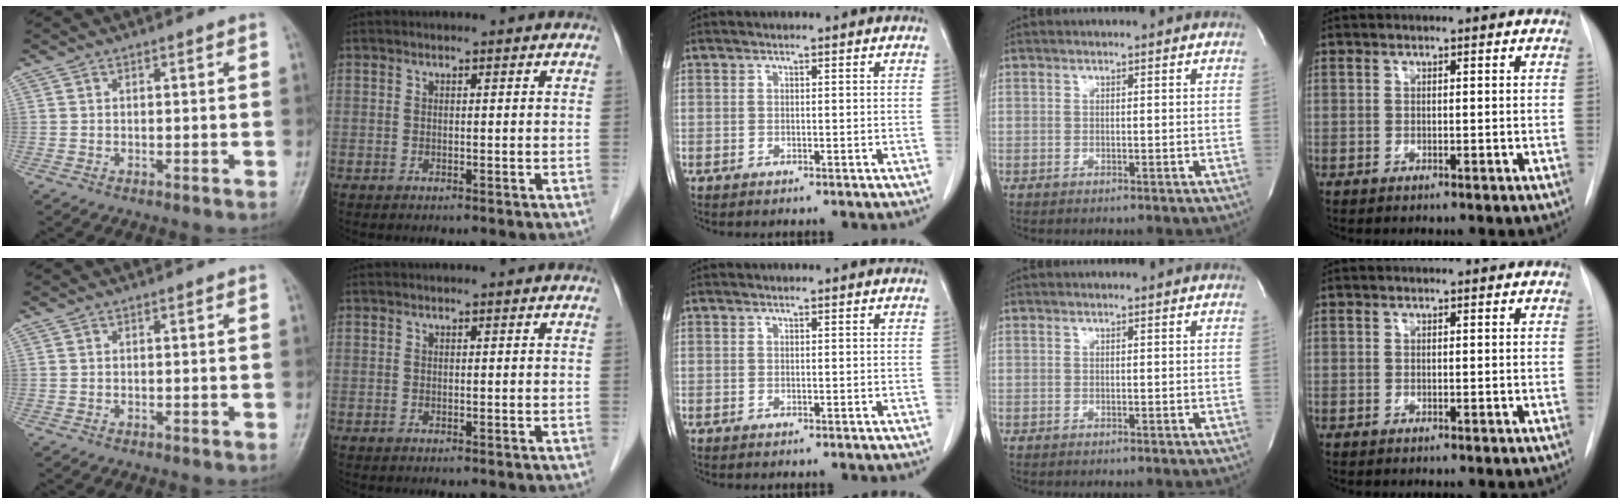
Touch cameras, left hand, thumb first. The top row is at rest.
{}